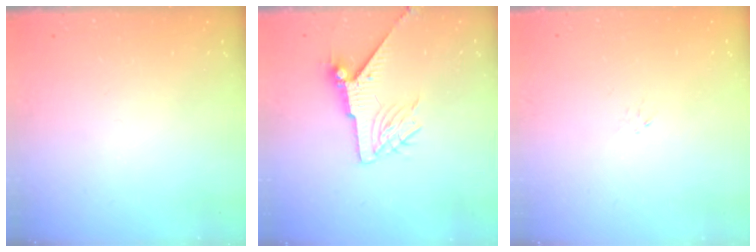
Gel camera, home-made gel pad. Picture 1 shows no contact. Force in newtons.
{"total": 8.0, "press": 8.0, "slide": 0.1}
{"total": 0.0}